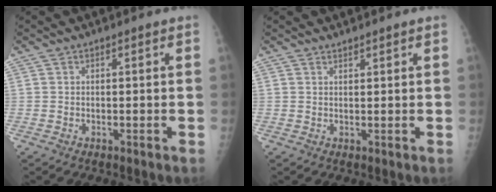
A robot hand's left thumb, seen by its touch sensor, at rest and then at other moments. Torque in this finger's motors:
{"motor_torque": [0.00, 0.12, -0.39, -0.11, -0.01]}